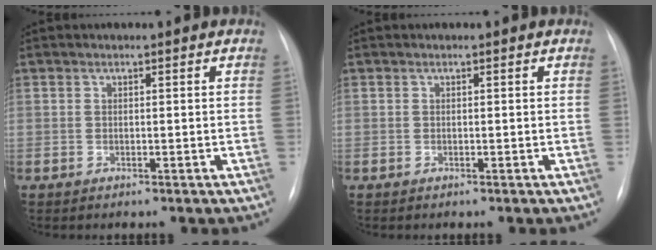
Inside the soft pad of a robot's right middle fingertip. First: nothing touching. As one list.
[{"total": 0.0}]